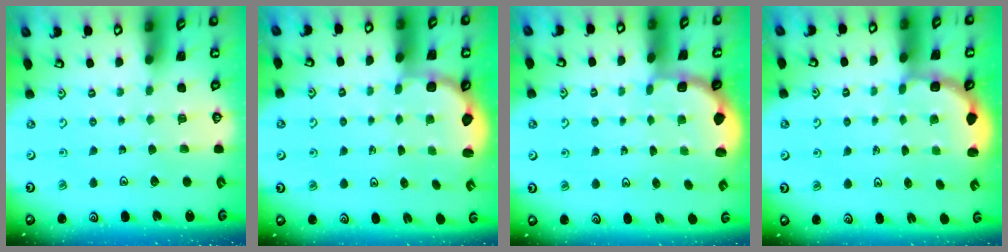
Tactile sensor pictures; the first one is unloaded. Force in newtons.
{"total": 2.9, "press": 2.6, "slide": 1.2}
{"total": 2.0, "press": 1.8, "slide": 0.8}
{"total": 3.0, "press": 2.3, "slide": 1.8}